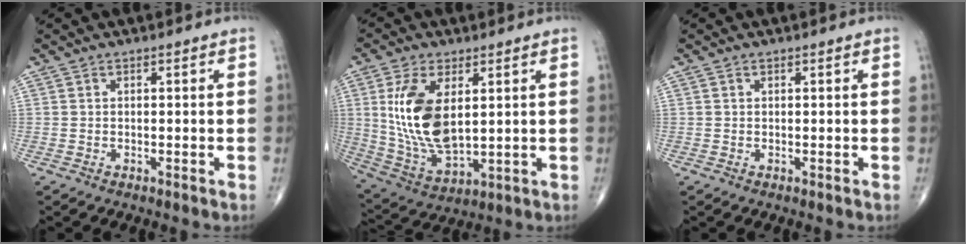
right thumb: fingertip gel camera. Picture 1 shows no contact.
{"total": 15.1, "force": [3.0, 7.6, 12.7], "torque": [-0.246, -0.020, 0.073]}
{"total": 0.0}